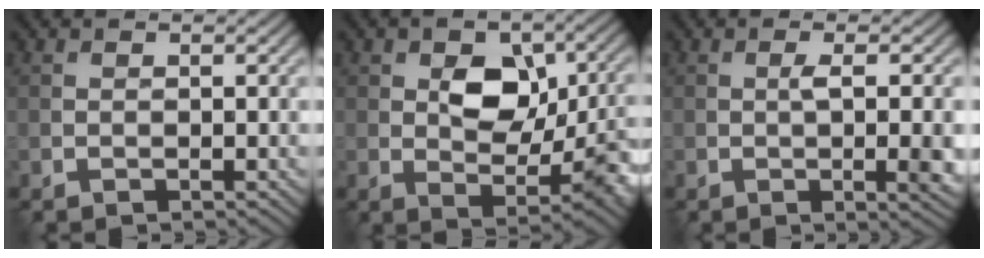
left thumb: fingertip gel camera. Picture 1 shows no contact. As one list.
[{"total": 8.9, "force": [0.8, 5.1, 7.3], "torque": [-0.105, 0.001, 0.012]}, {"total": 4.4, "force": [-0.2, 0.8, 4.4], "torque": [-0.074, -0.001, 0.000]}]